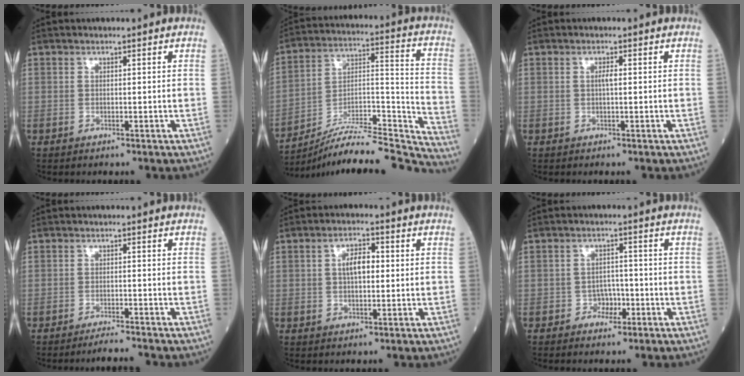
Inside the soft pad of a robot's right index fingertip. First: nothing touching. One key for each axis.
{"total": 20.9, "fx": -20.2, "fy": -0.4, "fz": 5.4, "tx": -0.089, "ty": 0.030, "tz": -0.320}
{"total": 1.0, "fx": 0.1, "fy": 0.0, "fz": 1.0, "tx": -0.020, "ty": 0.001, "tz": 0.001}
{"total": 2.6, "fx": -2.5, "fy": -0.5, "fz": 0.8, "tx": -0.016, "ty": -0.010, "tz": -0.040}
{"total": 4.4, "fx": 0.6, "fy": 1.9, "fz": 3.9, "tx": -0.074, "ty": 0.010, "tz": 0.013}
{"total": 3.0, "fx": -1.4, "fy": 2.1, "fz": 1.5, "tx": -0.017, "ty": 0.008, "tz": -0.019}